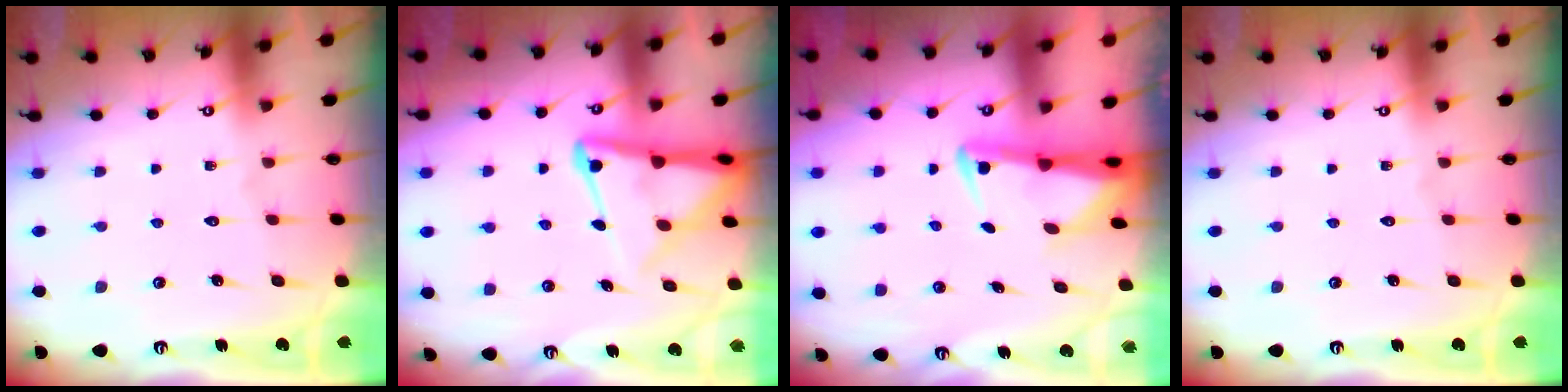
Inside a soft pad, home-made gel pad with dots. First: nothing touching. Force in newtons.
{"total": 10.1, "press": 10.1, "slide": 1.1}
{"total": 3.0, "press": 2.9, "slide": 1.0}
{"total": 0.0}